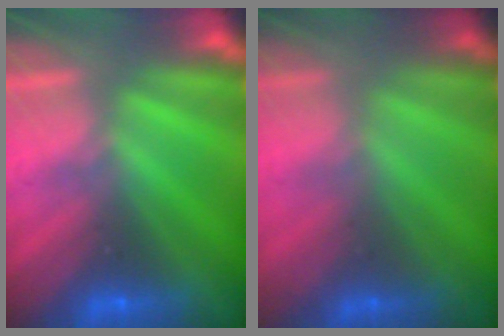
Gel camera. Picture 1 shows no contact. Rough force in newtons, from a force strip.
{"total": 1.8}